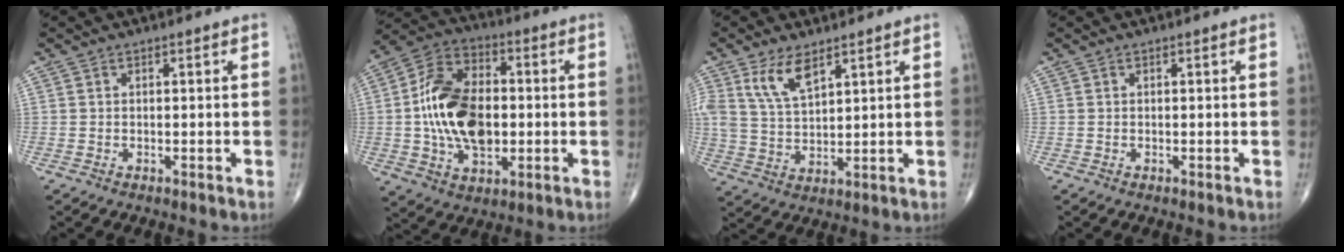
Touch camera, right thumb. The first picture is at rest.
{"total": 18.0, "force": [-0.6, 11.1, 14.2], "torque": [-0.242, 0.020, -0.011]}
{"total": 7.6, "force": [4.4, 3.2, 5.2], "torque": [-0.097, -0.019, 0.094]}
{"total": 0.0}